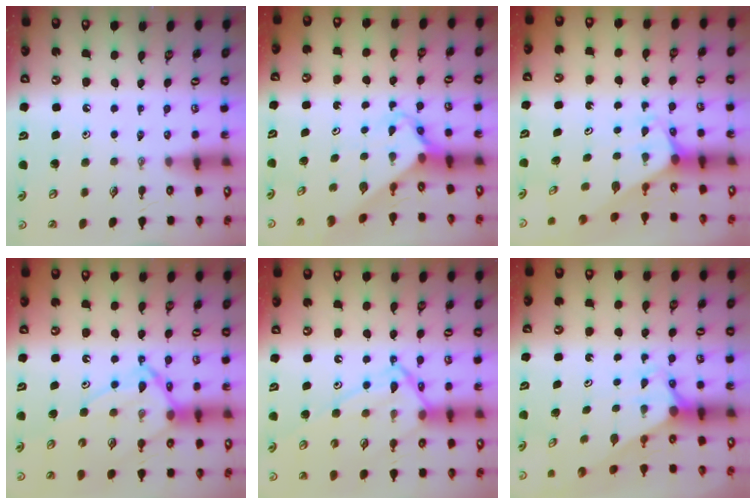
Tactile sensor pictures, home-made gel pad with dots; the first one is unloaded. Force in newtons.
{"total": 2.9, "press": 2.9, "slide": 0.3}
{"total": 1.9, "press": 1.9, "slide": 0.1}
{"total": 12.8, "press": 12.8, "slide": 0.9}
{"total": 13.0, "press": 13.0, "slide": 1.2}
{"total": 2.9, "press": 2.9, "slide": 0.0}